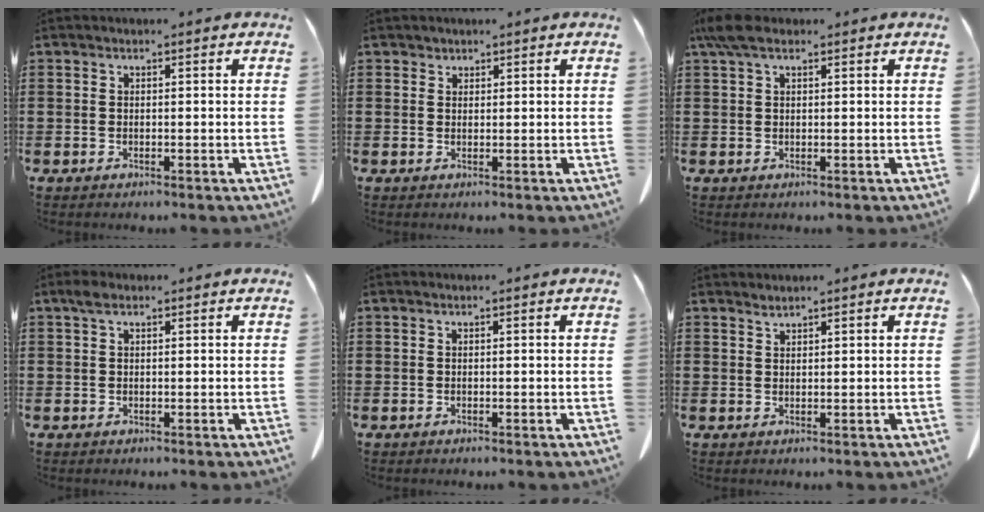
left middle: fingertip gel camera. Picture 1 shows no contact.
{"total": 1.1, "force": [1.0, 0.5, 0.0], "torque": [-0.003, 0.000, 0.020]}
{"total": 3.5, "force": [1.9, 1.5, 2.6], "torque": [-0.064, 0.004, 0.033]}
{"total": 1.6, "force": [0.7, 0.8, 1.2], "torque": [-0.027, 0.005, 0.012]}
{"total": 0.0}
{"total": 1.1, "force": [1.1, -0.1, 0.1], "torque": [-0.004, -0.004, 0.023]}